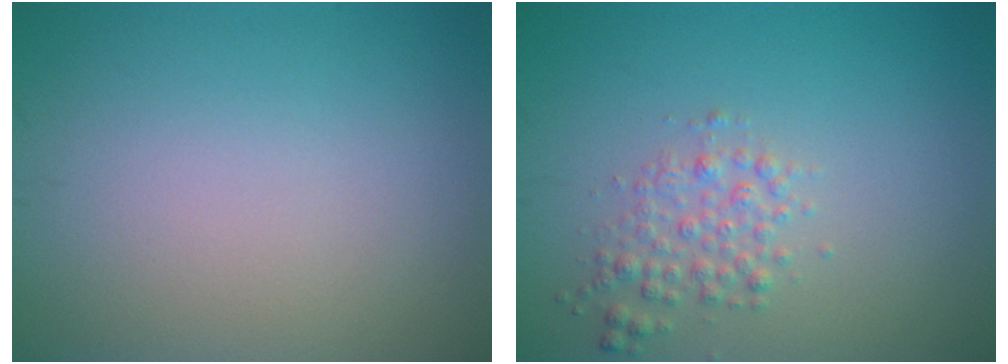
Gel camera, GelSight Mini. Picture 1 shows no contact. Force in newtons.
{"total": 2.2, "press": 2.2, "slide": 0.0}